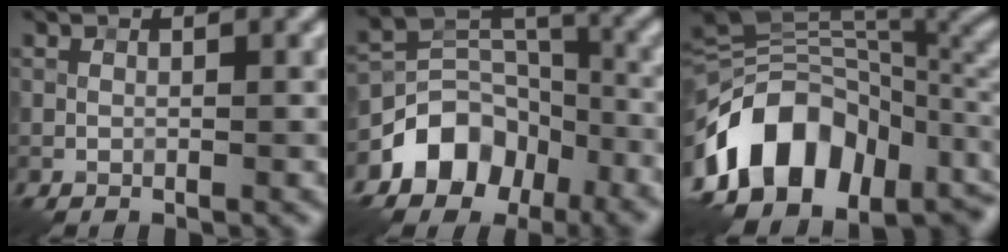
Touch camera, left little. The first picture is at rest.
{"total": 7.5, "force": [-4.4, 5.1, 3.4], "torque": [-0.038, -0.001, -0.087]}
{"total": 15.3, "force": [-4.9, 9.7, 10.7], "torque": [-0.196, 0.016, -0.091]}